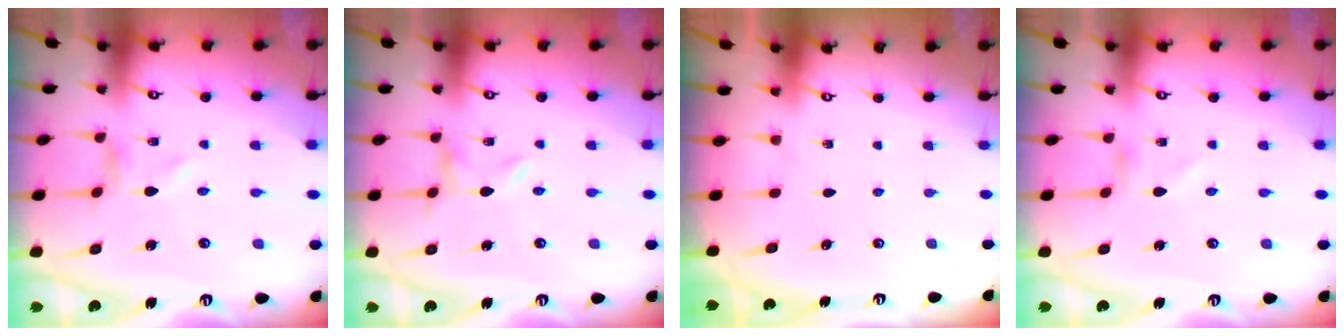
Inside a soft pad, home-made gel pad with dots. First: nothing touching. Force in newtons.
{"total": 0.0}
{"total": 0.0}
{"total": 0.5, "press": 0.5, "slide": 0.1}